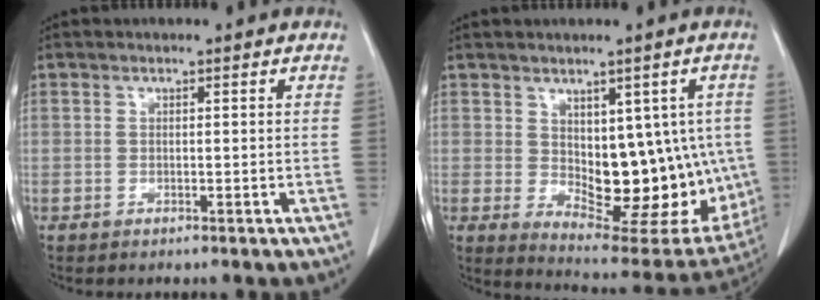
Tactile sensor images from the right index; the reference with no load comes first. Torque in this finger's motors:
{"motor_torque": [0.86, 0.40, 0.36, 0.05]}